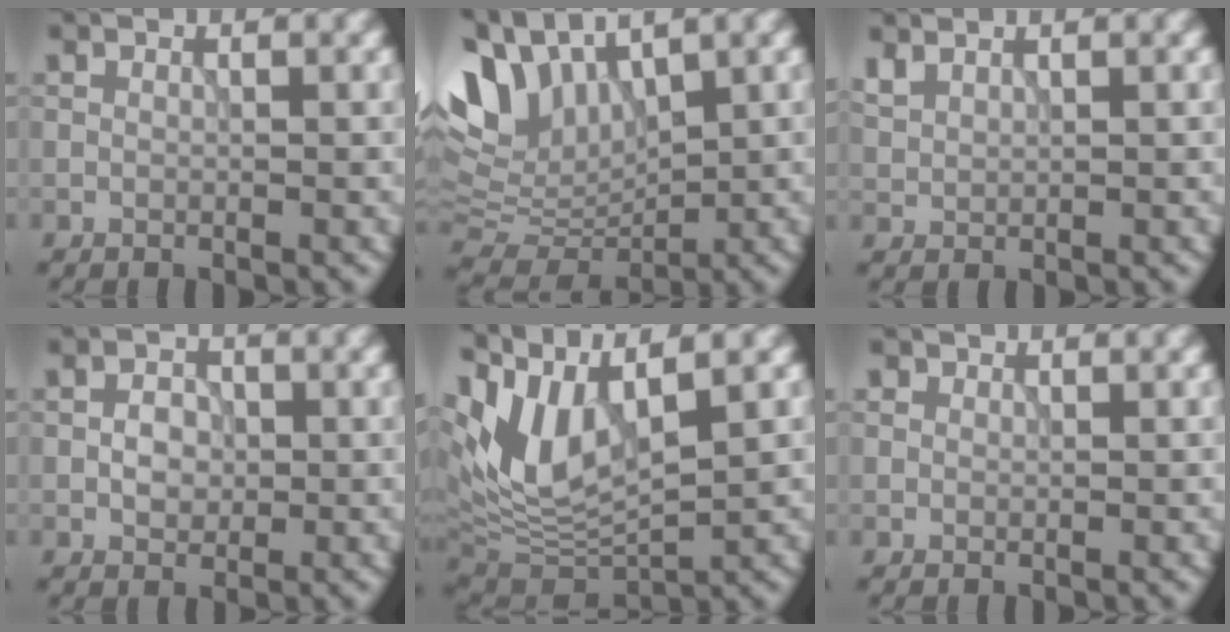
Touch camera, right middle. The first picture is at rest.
{"total": 9.0, "force": [4.0, 5.0, 6.4], "torque": [-0.139, 0.010, 0.076]}
{"total": 1.4, "force": [1.2, 0.5, 0.5], "torque": [-0.018, 0.006, 0.034]}
{"total": 2.1, "force": [-0.5, 1.7, 1.2], "torque": [-0.020, 0.001, -0.010]}
{"total": 7.7, "force": [2.9, 3.5, 6.2], "torque": [-0.140, 0.001, 0.059]}
{"total": 0.8, "force": [0.6, 0.6, 0.1], "torque": [-0.004, -0.001, 0.011]}